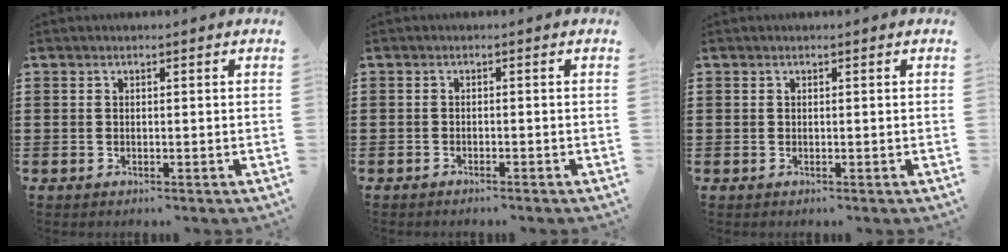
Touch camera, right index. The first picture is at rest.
{"total": 0.9, "force": [-0.9, 0.0, 0.2], "torque": [-0.006, -0.002, -0.018]}
{"total": 0.0}